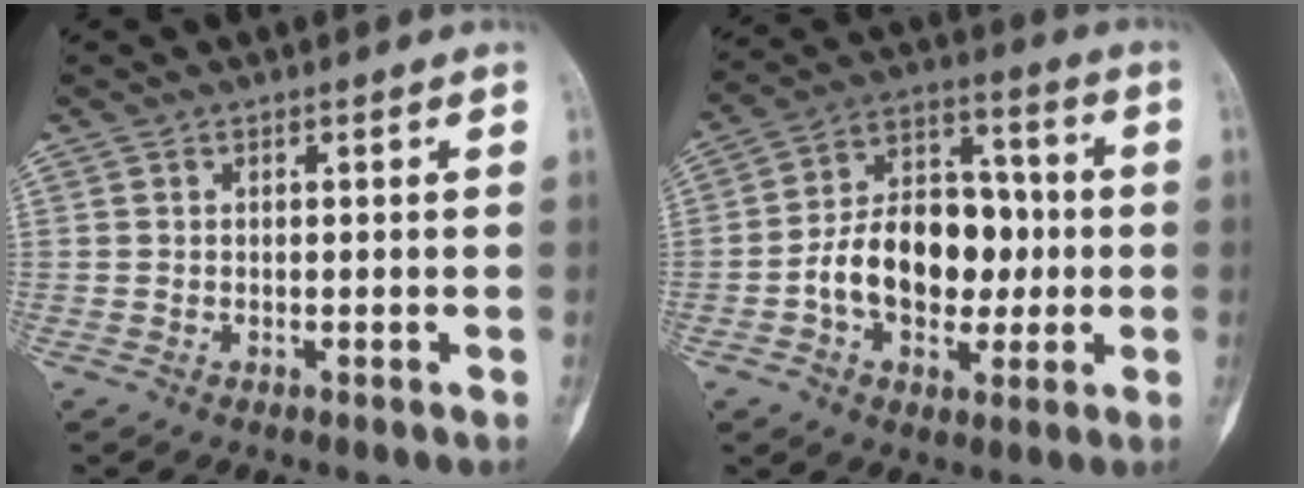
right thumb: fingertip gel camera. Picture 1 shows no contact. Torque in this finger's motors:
{"motor_torque": [1.75, 1.81, 0.76, -0.66, 0.11]}